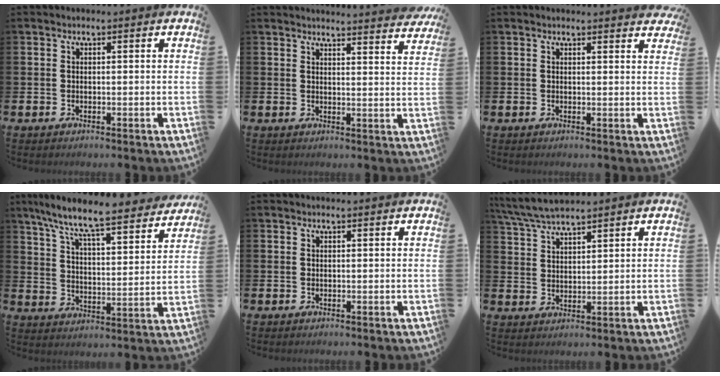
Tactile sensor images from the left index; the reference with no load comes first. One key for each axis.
{"total": 3.5, "fx": 3.5, "fy": -0.4, "fz": -0.1, "tx": 0.015, "ty": -0.035, "tz": 0.057}
{"total": 1.3, "fx": 1.3, "fy": 0.0, "fz": -0.1, "tx": 0.014, "ty": -0.011, "tz": 0.022}
{"total": 8.9, "fx": 8.1, "fy": 0.8, "fz": 3.6, "tx": -0.096, "ty": -0.063, "tz": 0.131}
{"total": 0.5, "fx": 0.5, "fy": -0.1, "fz": -0.1, "tx": 0.014, "ty": -0.006, "tz": 0.007}
{"total": 5.7, "fx": 5.4, "fy": 0.7, "fz": 1.6, "tx": -0.050, "ty": -0.019, "tz": 0.099}